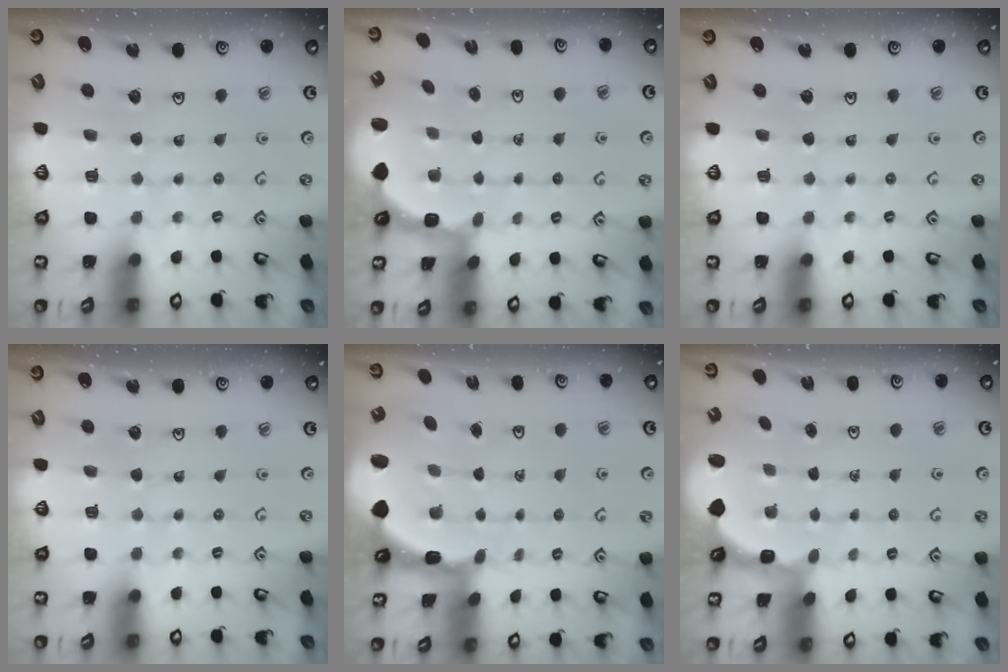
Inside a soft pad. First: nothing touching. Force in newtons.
{"total": 2.4, "press": 1.8, "slide": 1.6}
{"total": 0.0}
{"total": 0.0}
{"total": 2.2, "press": 2.0, "slide": 1.0}
{"total": 2.7, "press": 2.0, "slide": 1.8}